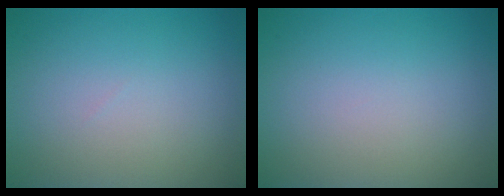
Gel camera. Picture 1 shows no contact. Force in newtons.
{"total": 0.0}